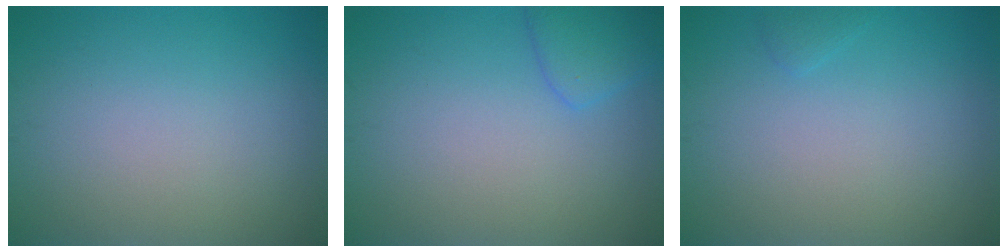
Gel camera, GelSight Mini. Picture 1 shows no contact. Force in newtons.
{"total": 2.4, "press": 2.4, "slide": 0.2}
{"total": 0.6, "press": 0.6, "slide": 0.1}